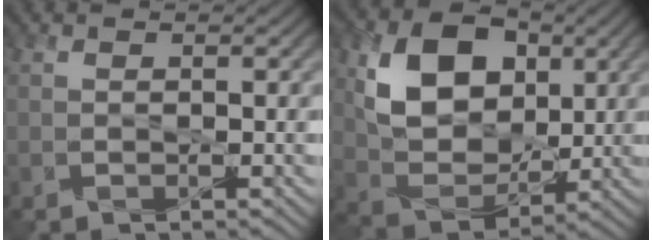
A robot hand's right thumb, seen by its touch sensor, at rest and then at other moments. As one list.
[{"total": 10.7, "force": [3.2, 7.4, 6.9], "torque": [-0.145, -0.005, 0.062]}]